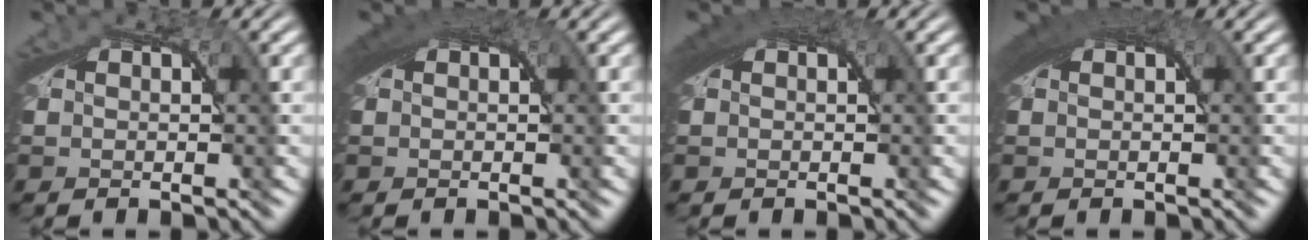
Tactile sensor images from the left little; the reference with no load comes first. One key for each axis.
{"total": 3.1, "fx": 1.5, "fy": 1.1, "fz": 2.6, "tx": -0.038, "ty": 0.011, "tz": 0.019}
{"total": 3.3, "fx": 1.5, "fy": 1.0, "fz": 2.7, "tx": -0.039, "ty": 0.012, "tz": 0.020}
{"total": 3.7, "fx": 1.6, "fy": 1.3, "fz": 3.1, "tx": -0.044, "ty": 0.012, "tz": 0.022}